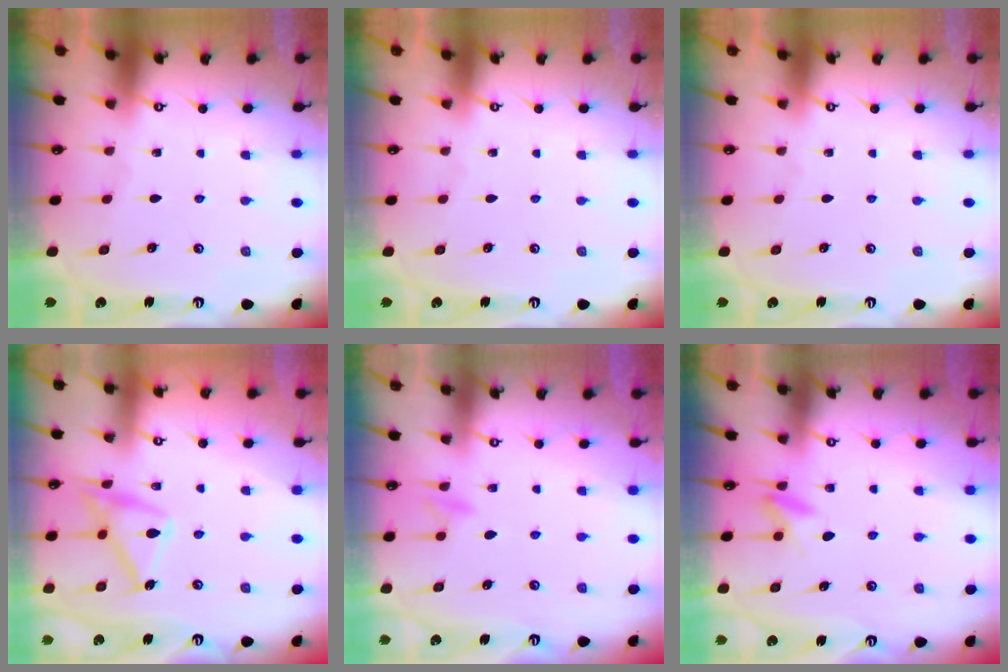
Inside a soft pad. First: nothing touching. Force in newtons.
{"total": 0.0}
{"total": 0.0}
{"total": 16.5, "press": 16.5, "slide": 1.1}
{"total": 7.6, "press": 7.5, "slide": 0.8}
{"total": 5.0, "press": 4.8, "slide": 1.6}